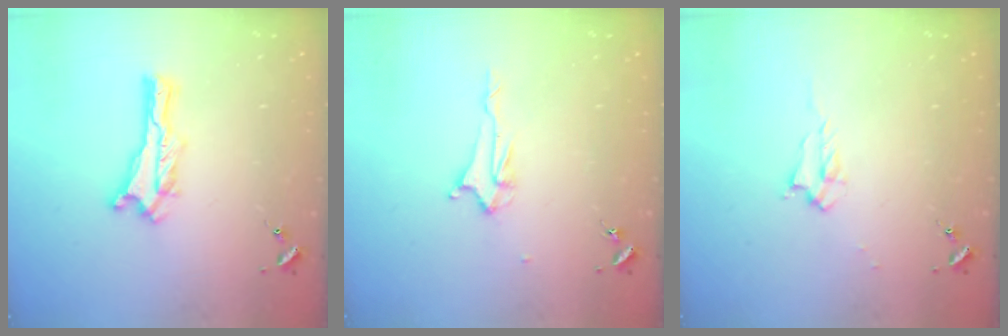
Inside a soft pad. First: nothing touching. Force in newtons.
{"total": 2.2, "press": 2.2, "slide": 0.3}
{"total": 1.7, "press": 1.6, "slide": 0.2}